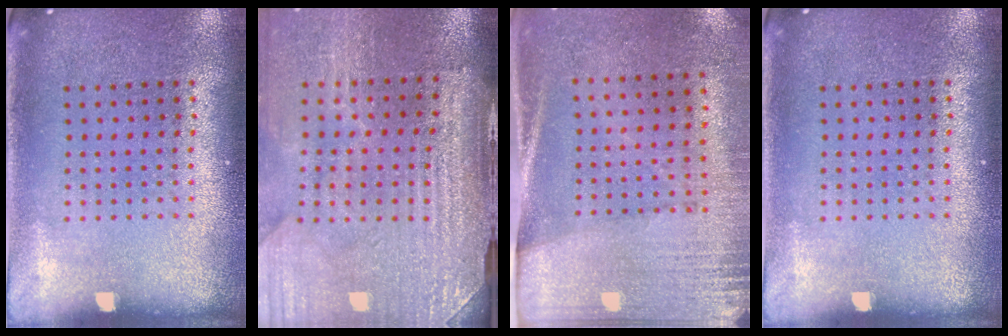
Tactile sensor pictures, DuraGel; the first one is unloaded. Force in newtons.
{"total": 3.3, "press": 3.2, "slide": 0.9}
{"total": 2.7, "press": 2.4, "slide": 1.4}
{"total": 0.0}